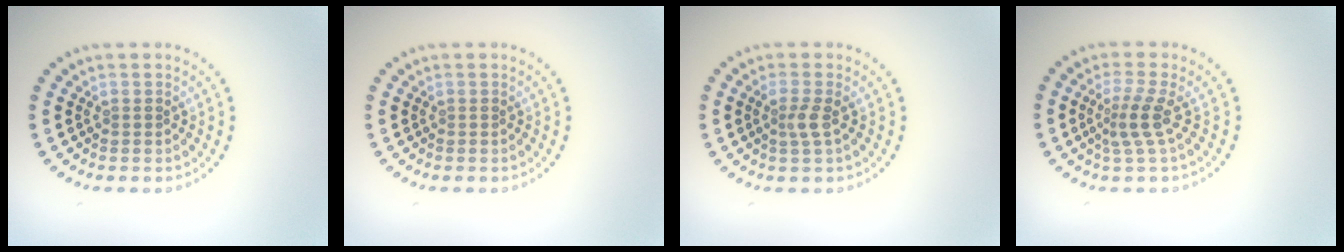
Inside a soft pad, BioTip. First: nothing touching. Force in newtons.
{"total": 0.0}
{"total": 1.6, "press": 1.3, "slide": 1.0}
{"total": 2.6, "press": 1.8, "slide": 1.8}